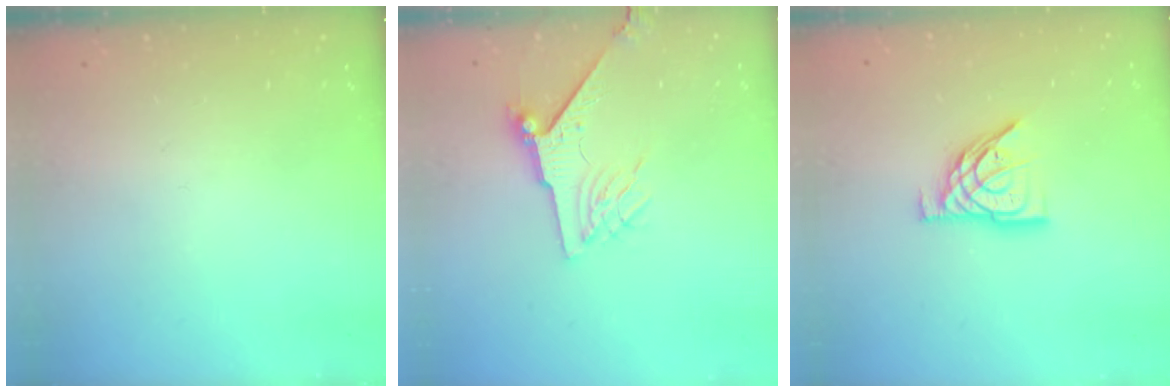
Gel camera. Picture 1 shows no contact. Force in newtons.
{"total": 7.0, "press": 6.9, "slide": 1.0}
{"total": 10.7, "press": 10.6, "slide": 1.2}